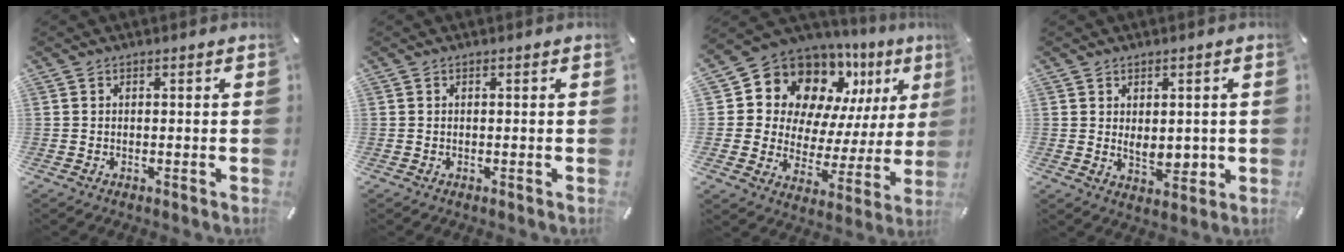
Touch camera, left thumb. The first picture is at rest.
{"total": 0.0}
{"total": 13.3, "force": [9.5, 8.7, 3.1], "torque": [-0.055, -0.097, 0.171]}
{"total": 5.2, "force": [0.5, 3.6, 3.7], "torque": [-0.035, -0.006, 0.009]}